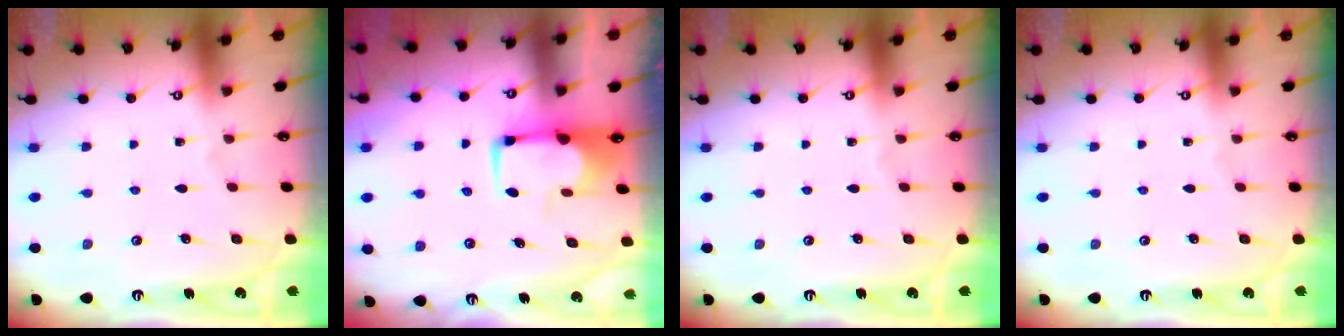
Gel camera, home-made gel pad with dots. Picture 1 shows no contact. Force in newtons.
{"total": 2.4, "press": 2.3, "slide": 0.5}
{"total": 0.0}
{"total": 0.0}